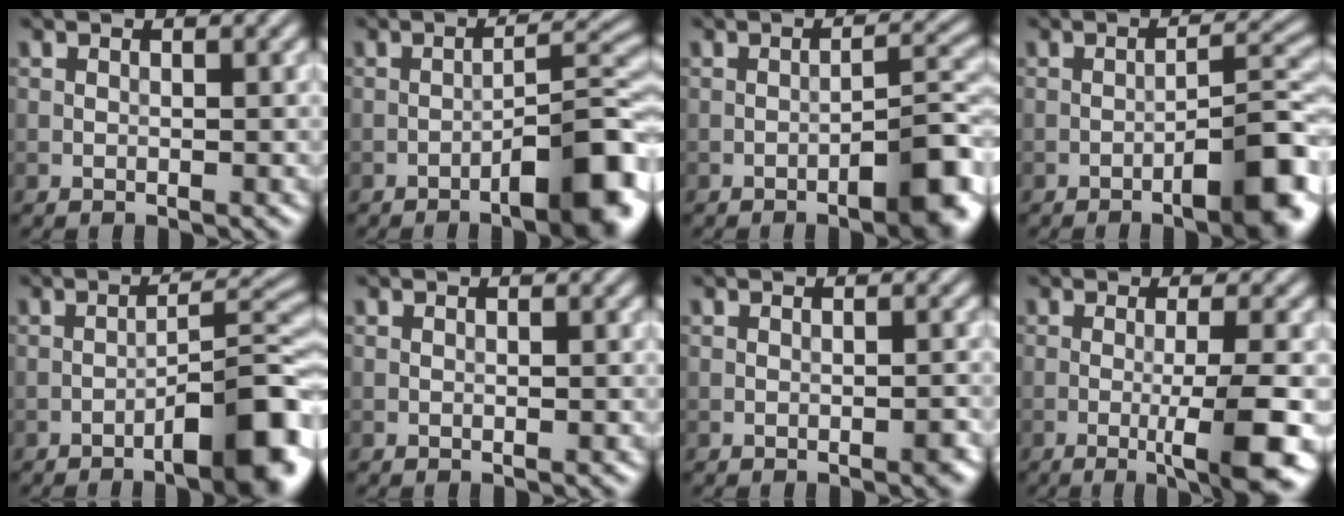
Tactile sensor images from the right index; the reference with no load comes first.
{"total": 7.1, "force": [-4.0, 1.7, 5.6], "torque": [-0.074, 0.017, -0.061]}
{"total": 5.3, "force": [-2.8, 1.2, 4.3], "torque": [-0.060, 0.013, -0.040]}
{"total": 6.5, "force": [-3.4, 1.5, 5.4], "torque": [-0.073, 0.016, -0.051]}
{"total": 7.9, "force": [-4.5, 1.9, 6.2], "torque": [-0.082, 0.015, -0.068]}
{"total": 0.0}
{"total": 0.9, "force": [-0.5, 0.2, 0.8], "torque": [-0.010, 0.001, -0.007]}
{"total": 6.4, "force": [-1.8, 1.1, 6.0], "torque": [-0.085, -0.001, -0.032]}